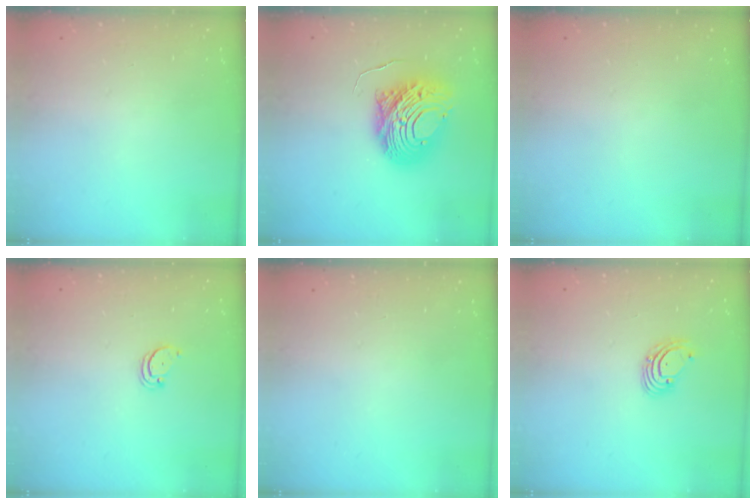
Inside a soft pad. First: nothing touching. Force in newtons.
{"total": 14.1, "press": 14.0, "slide": 1.3}
{"total": 0.0}
{"total": 2.5, "press": 2.5, "slide": 0.3}
{"total": 0.0}
{"total": 2.6, "press": 2.6, "slide": 0.1}